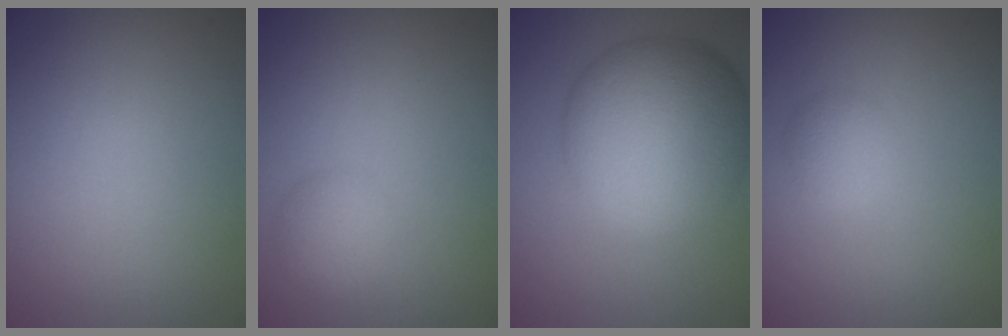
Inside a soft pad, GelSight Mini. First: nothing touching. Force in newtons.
{"total": 2.2, "press": 2.2, "slide": 0.0}
{"total": 12.2, "press": 12.2, "slide": 0.2}
{"total": 1.9, "press": 1.9, "slide": 0.1}